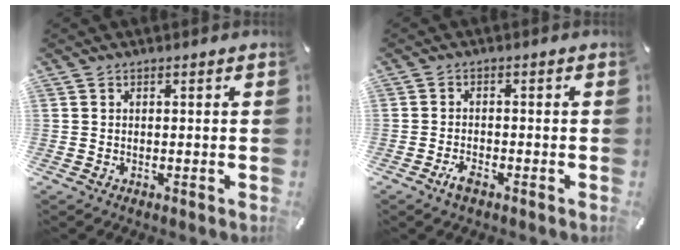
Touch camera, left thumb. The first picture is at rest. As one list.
[{"total": 2.8, "force": [-1.7, 1.2, 1.8], "torque": [-0.045, 0.002, -0.036]}]